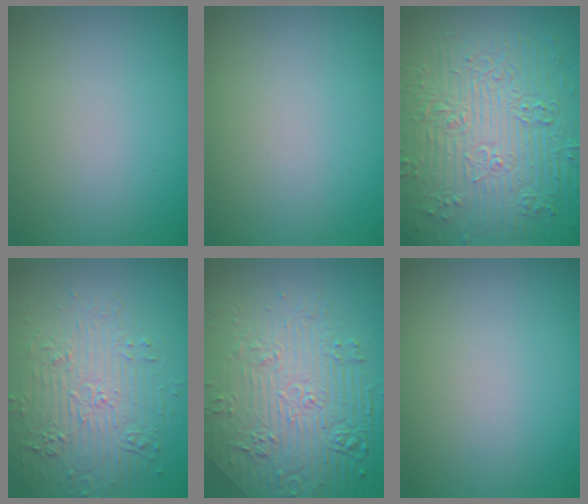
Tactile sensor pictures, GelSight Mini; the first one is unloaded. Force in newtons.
{"total": 0.0}
{"total": 11.0, "press": 7.5, "slide": 8.0}
{"total": 4.8, "press": 4.2, "slide": 2.4}
{"total": 8.8, "press": 6.0, "slide": 6.4}
{"total": 0.0}